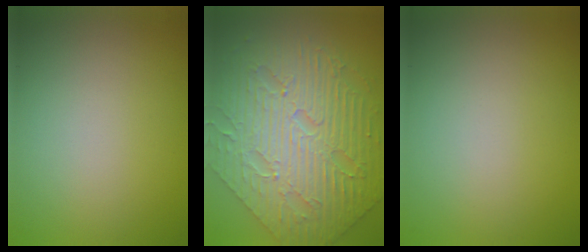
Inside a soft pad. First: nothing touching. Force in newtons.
{"total": 8.9, "press": 6.8, "slide": 5.7}
{"total": 0.0}